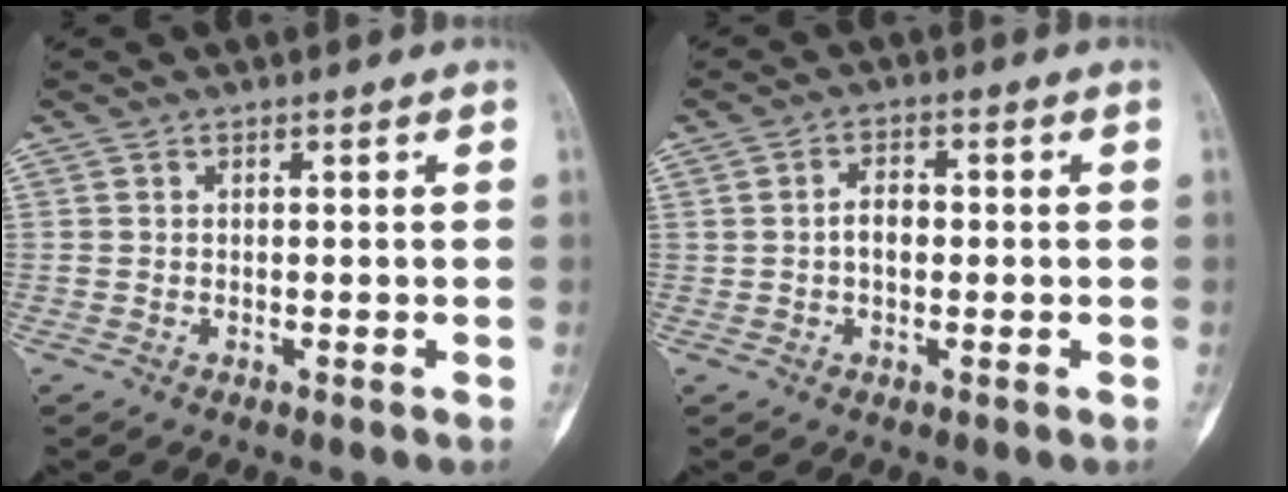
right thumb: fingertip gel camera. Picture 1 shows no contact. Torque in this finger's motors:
{"motor_torque": [0.30, 0.03, 0.01, -0.10, 0.20]}